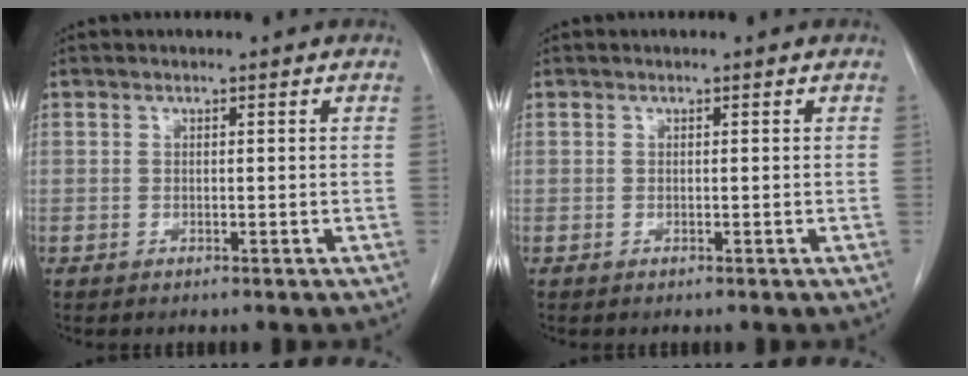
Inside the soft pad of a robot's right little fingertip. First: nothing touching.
{"total": 0.0}